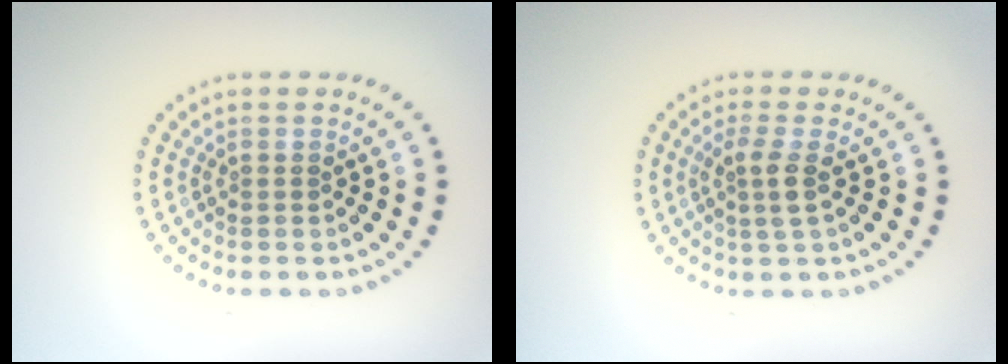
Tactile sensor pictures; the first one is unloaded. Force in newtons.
{"total": 2.0, "press": 1.6, "slide": 1.2}